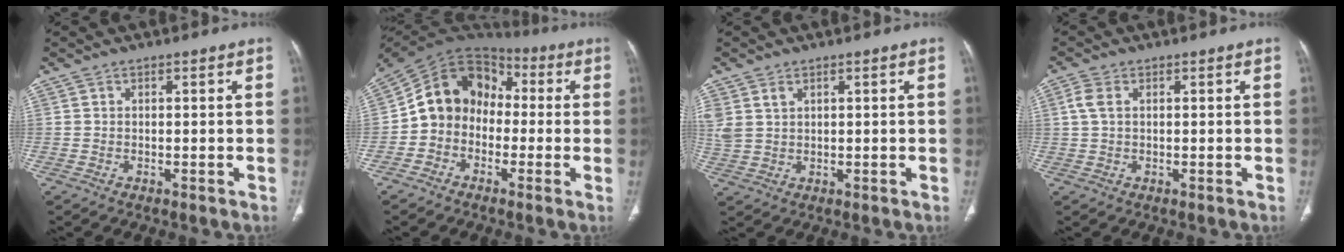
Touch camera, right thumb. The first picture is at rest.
{"total": 12.8, "force": [-1.1, 10.6, 7.0], "torque": [-0.094, 0.054, -0.038]}
{"total": 4.7, "force": [2.0, 3.4, 2.5], "torque": [-0.059, 0.002, 0.053]}
{"total": 2.9, "force": [0.7, 1.9, 2.1], "torque": [-0.060, 0.008, 0.013]}